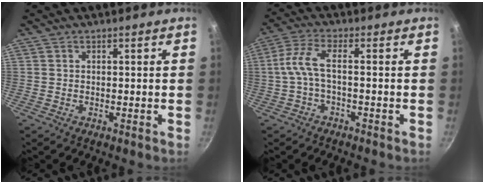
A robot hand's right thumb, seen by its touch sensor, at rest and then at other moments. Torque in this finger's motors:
{"motor_torque": [-0.40, 0.08, -0.43, 0.01, 0.16]}